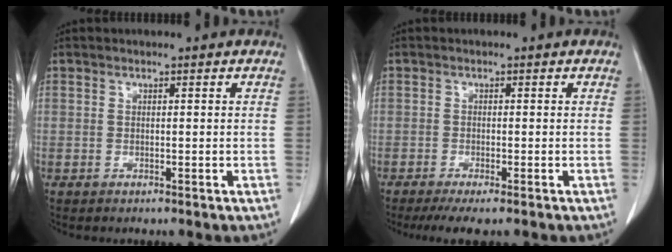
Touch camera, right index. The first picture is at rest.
{"total": 4.7, "force": [-3.6, 0.4, 3.0], "torque": [-0.039, -0.010, -0.056]}